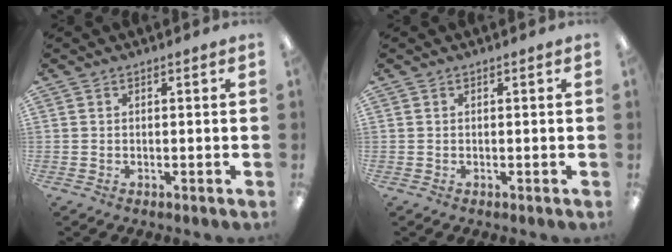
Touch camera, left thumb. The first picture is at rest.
{"total": 0.0}